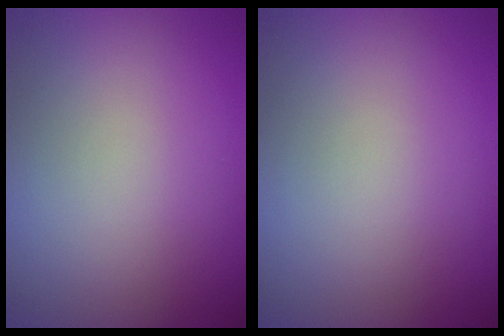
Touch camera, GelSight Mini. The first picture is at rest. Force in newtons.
{"total": 0.0}